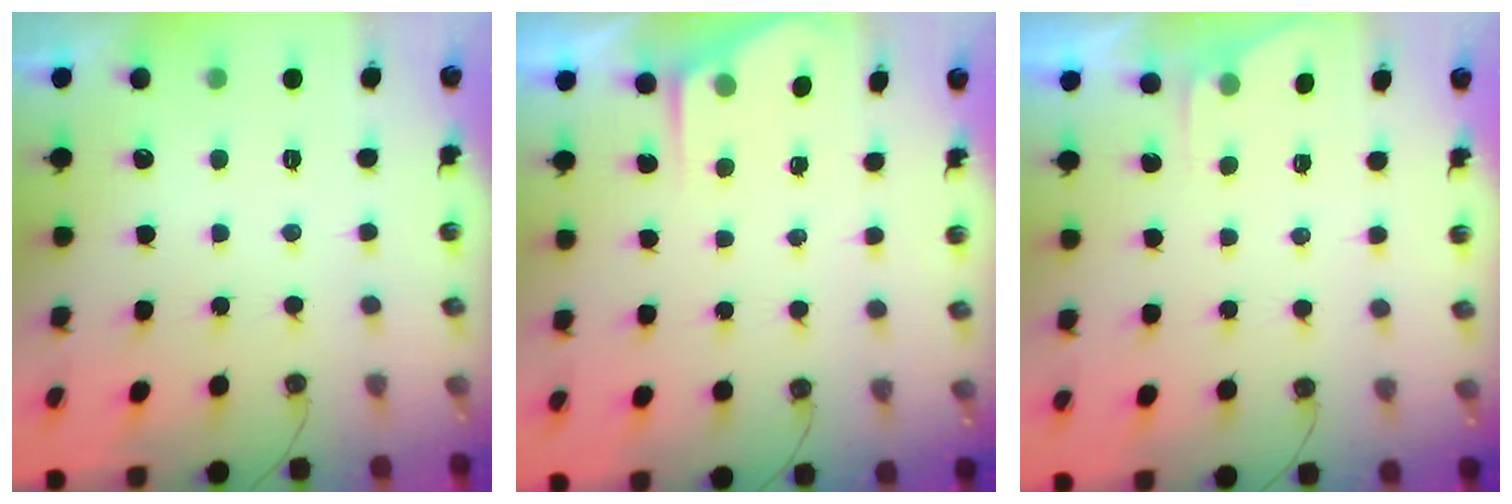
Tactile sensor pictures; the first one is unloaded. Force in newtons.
{"total": 2.1, "press": 2.1, "slide": 0.2}
{"total": 1.8, "press": 1.8, "slide": 0.3}